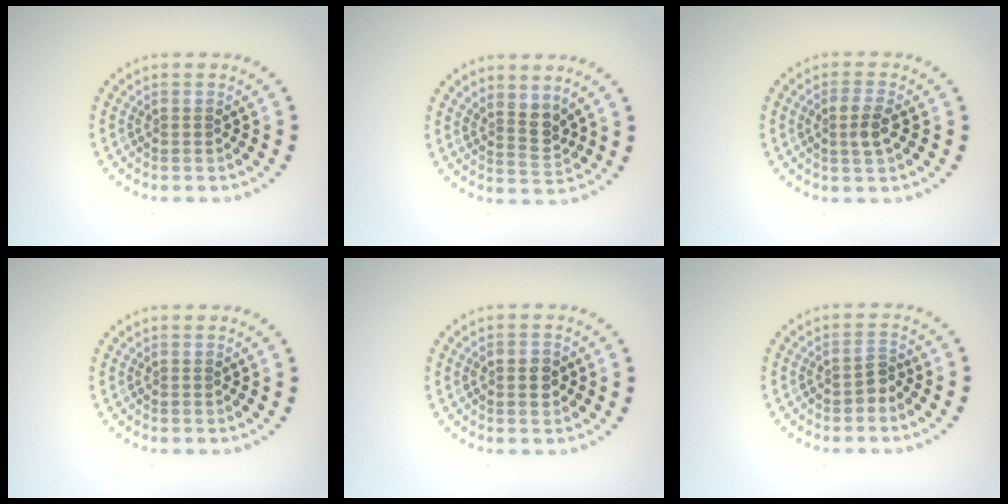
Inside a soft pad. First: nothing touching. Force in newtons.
{"total": 2.4, "press": 1.9, "slide": 1.5}
{"total": 2.2, "press": 2.1, "slide": 0.7}
{"total": 0.0}
{"total": 2.5, "press": 2.5, "slide": 0.1}
{"total": 1.4, "press": 1.2, "slide": 0.6}